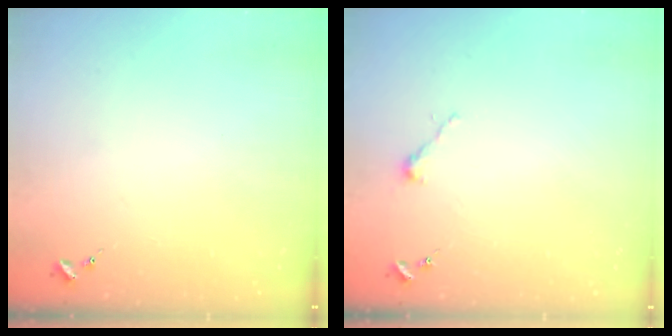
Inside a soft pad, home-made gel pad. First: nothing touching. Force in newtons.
{"total": 2.5, "press": 2.5, "slide": 0.2}